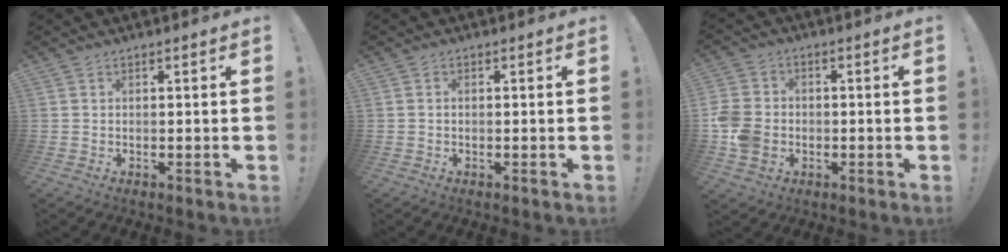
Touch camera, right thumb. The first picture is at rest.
{"total": 0.6, "force": [-0.4, 0.3, 0.3], "torque": [-0.007, 0.001, -0.006]}
{"total": 10.3, "force": [-2.5, 8.4, 5.5], "torque": [-0.119, 0.023, -0.041]}